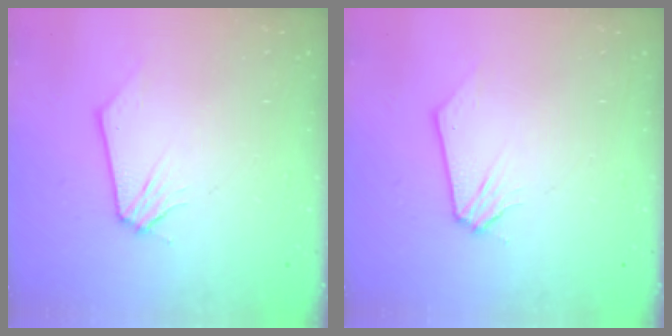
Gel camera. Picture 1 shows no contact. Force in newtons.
{"total": 0.0}